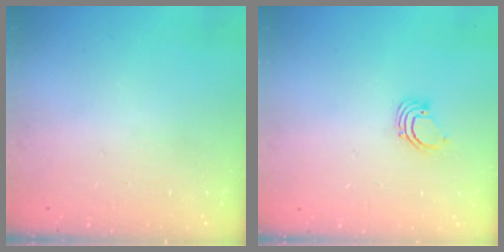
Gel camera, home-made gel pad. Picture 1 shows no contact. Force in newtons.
{"total": 2.2, "press": 2.2, "slide": 0.2}